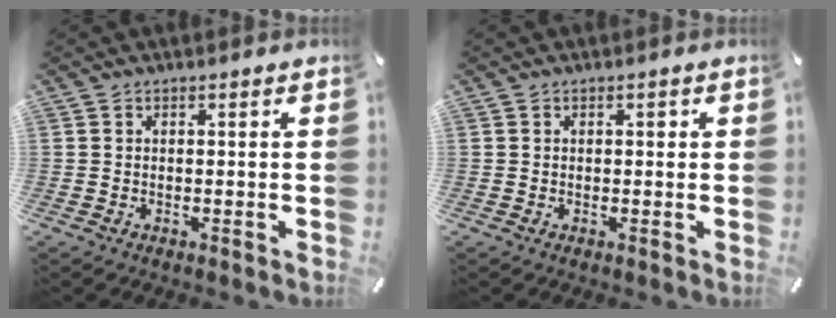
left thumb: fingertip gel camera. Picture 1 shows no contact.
{"total": 1.0, "force": [0.2, 0.7, 0.6], "torque": [-0.005, 0.001, -0.001]}